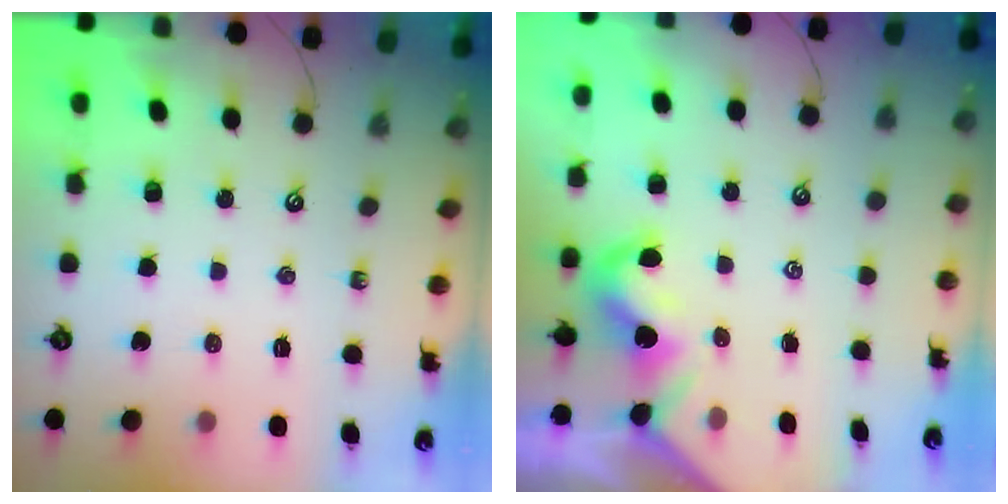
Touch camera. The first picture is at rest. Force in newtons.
{"total": 2.0, "press": 2.0, "slide": 0.6}